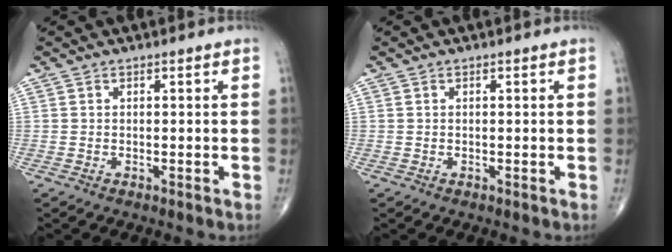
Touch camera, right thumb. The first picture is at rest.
{"total": 0.0}